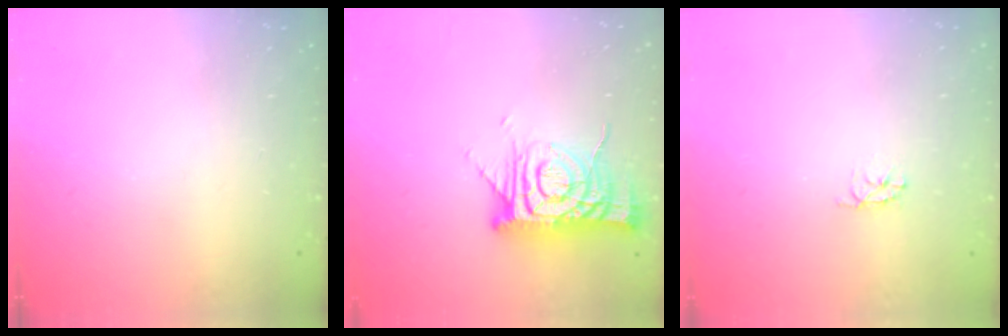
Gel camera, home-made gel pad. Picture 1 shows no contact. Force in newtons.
{"total": 12.7, "press": 12.7, "slide": 1.2}
{"total": 2.9, "press": 2.9, "slide": 0.3}